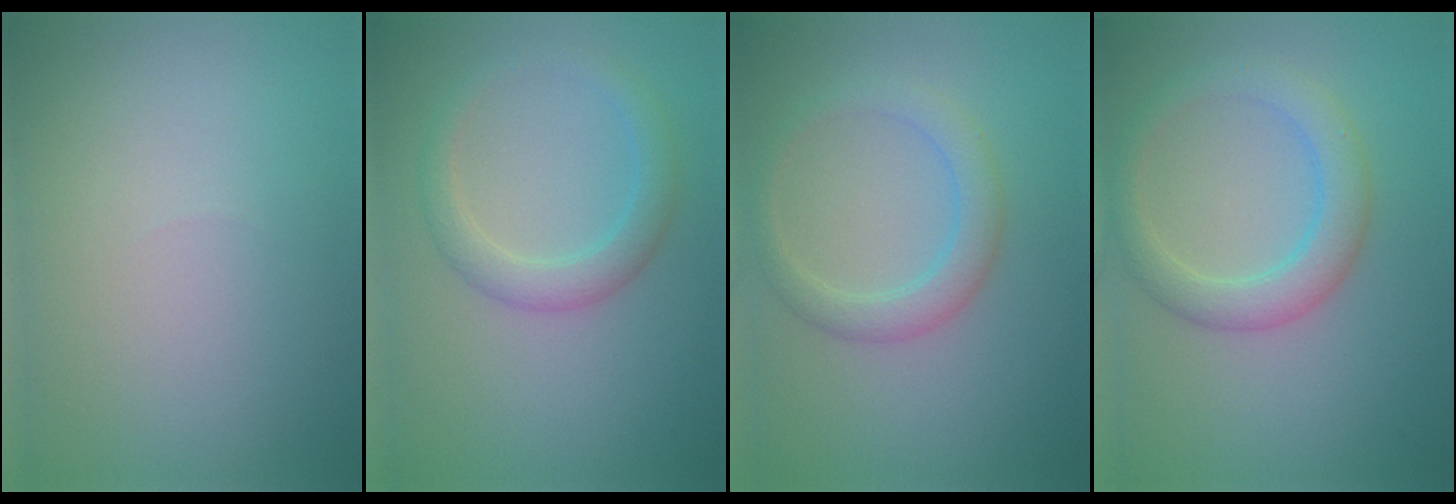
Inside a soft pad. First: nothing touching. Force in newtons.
{"total": 2.8, "press": 2.8, "slide": 0.1}
{"total": 2.8, "press": 2.8, "slide": 0.1}
{"total": 3.7, "press": 3.7, "slide": 0.2}